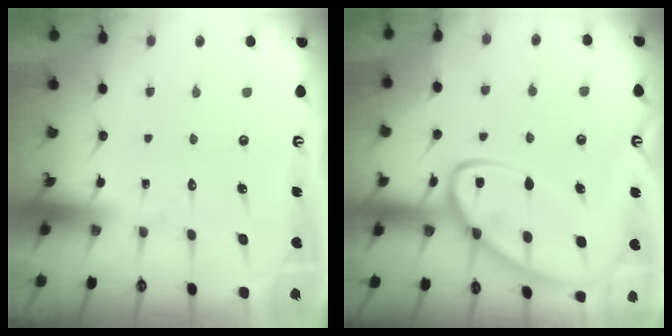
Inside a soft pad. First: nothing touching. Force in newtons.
{"total": 12.6, "press": 12.5, "slide": 1.1}